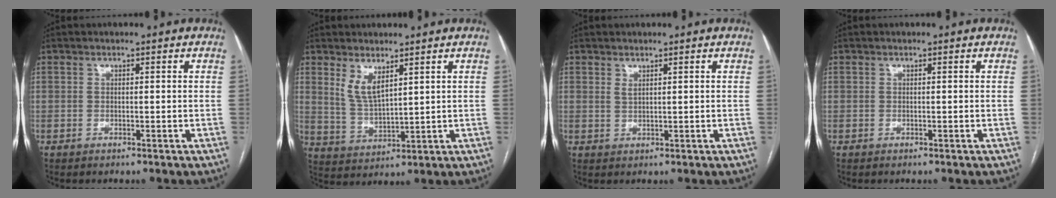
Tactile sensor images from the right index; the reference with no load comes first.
{"total": 5.1, "force": [3.1, 1.4, 3.7], "torque": [-0.081, -0.014, 0.072]}
{"total": 1.0, "force": [0.7, 0.2, 0.6], "torque": [-0.013, -0.004, 0.017]}
{"total": 0.0}